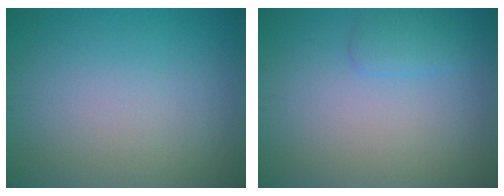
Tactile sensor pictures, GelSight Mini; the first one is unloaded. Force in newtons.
{"total": 1.5, "press": 1.5, "slide": 0.1}